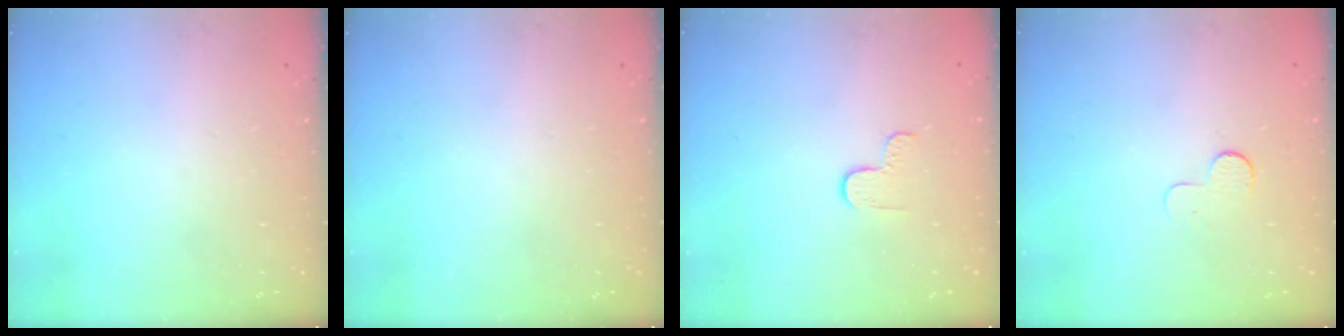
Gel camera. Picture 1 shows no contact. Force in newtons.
{"total": 0.0}
{"total": 3.0, "press": 3.0, "slide": 0.4}
{"total": 3.9, "press": 3.9, "slide": 0.4}